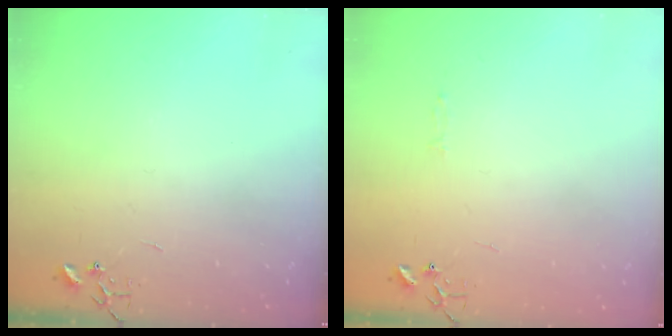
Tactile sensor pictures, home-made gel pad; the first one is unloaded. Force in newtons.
{"total": 2.8, "press": 2.8, "slide": 0.4}